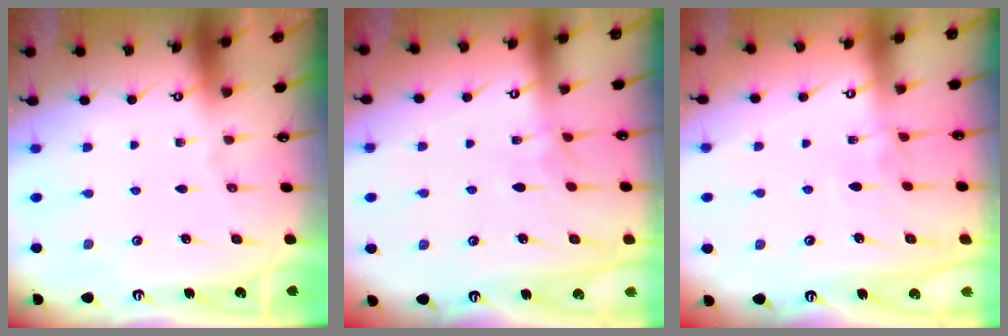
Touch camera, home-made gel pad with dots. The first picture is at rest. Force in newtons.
{"total": 1.4, "press": 1.3, "slide": 0.5}
{"total": 2.8, "press": 2.8, "slide": 0.4}